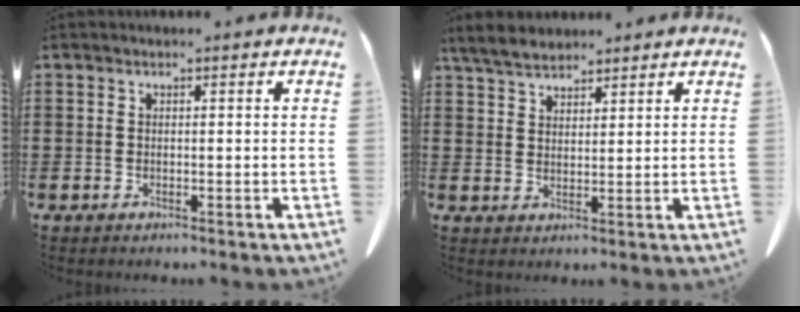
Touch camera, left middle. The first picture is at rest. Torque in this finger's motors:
{"motor_torque": [0.07, 0.08, 0.08, 0.04]}